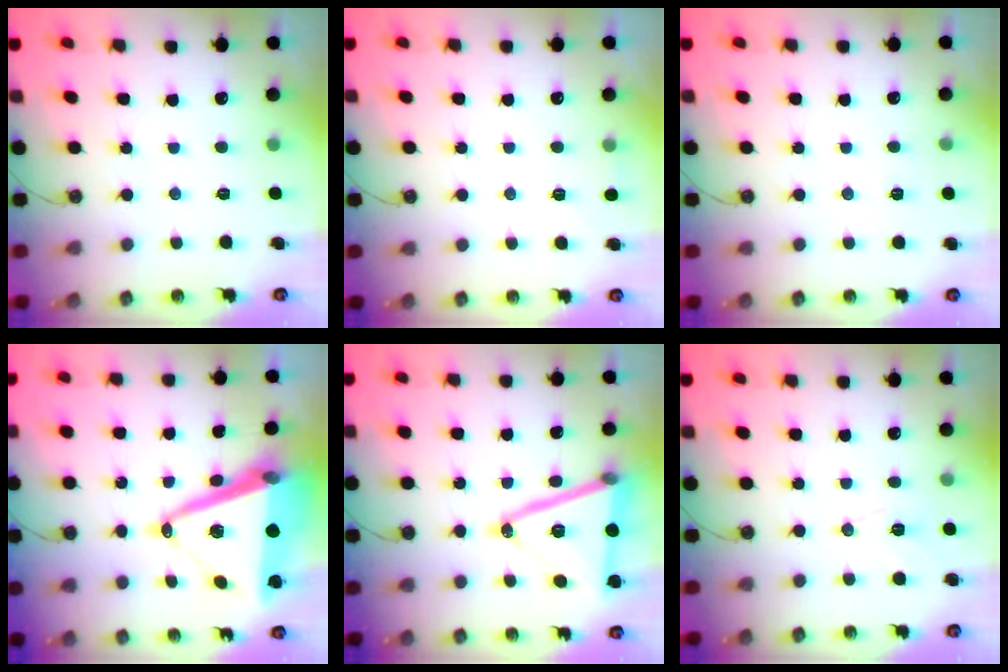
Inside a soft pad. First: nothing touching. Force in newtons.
{"total": 2.7, "press": 2.6, "slide": 0.8}
{"total": 5.4, "press": 3.1, "slide": 4.4}
{"total": 21.6, "press": 21.2, "slide": 3.9}
{"total": 19.7, "press": 19.3, "slide": 4.0}
{"total": 8.1, "press": 7.3, "slide": 3.5}